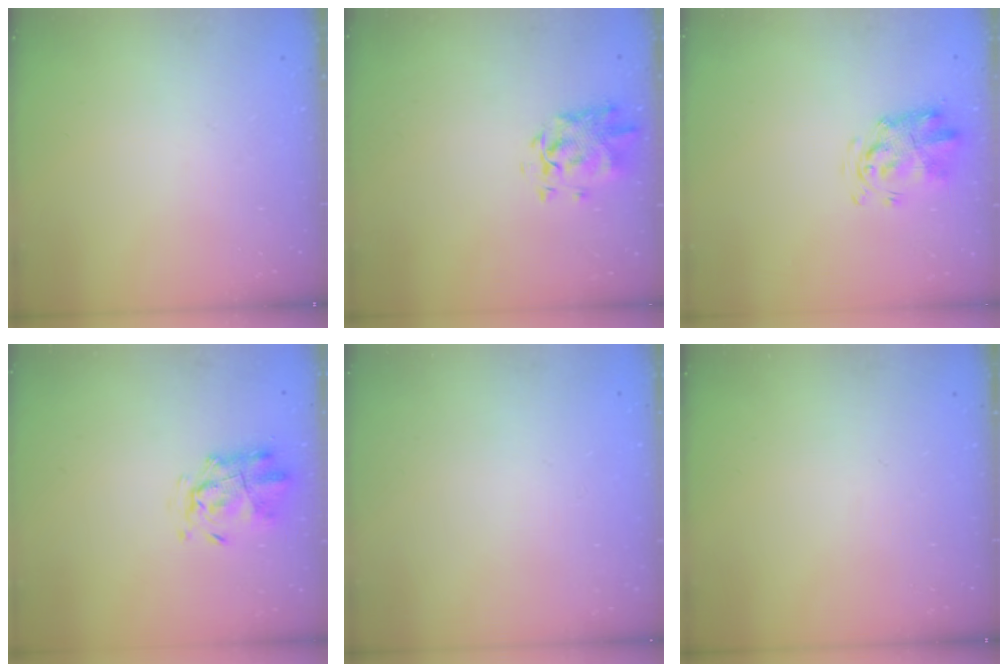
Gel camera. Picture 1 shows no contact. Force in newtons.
{"total": 2.1, "press": 2.1, "slide": 0.6}
{"total": 3.3, "press": 3.3, "slide": 0.4}
{"total": 3.5, "press": 3.2, "slide": 1.3}
{"total": 1.8, "press": 1.8, "slide": 0.2}
{"total": 0.0}